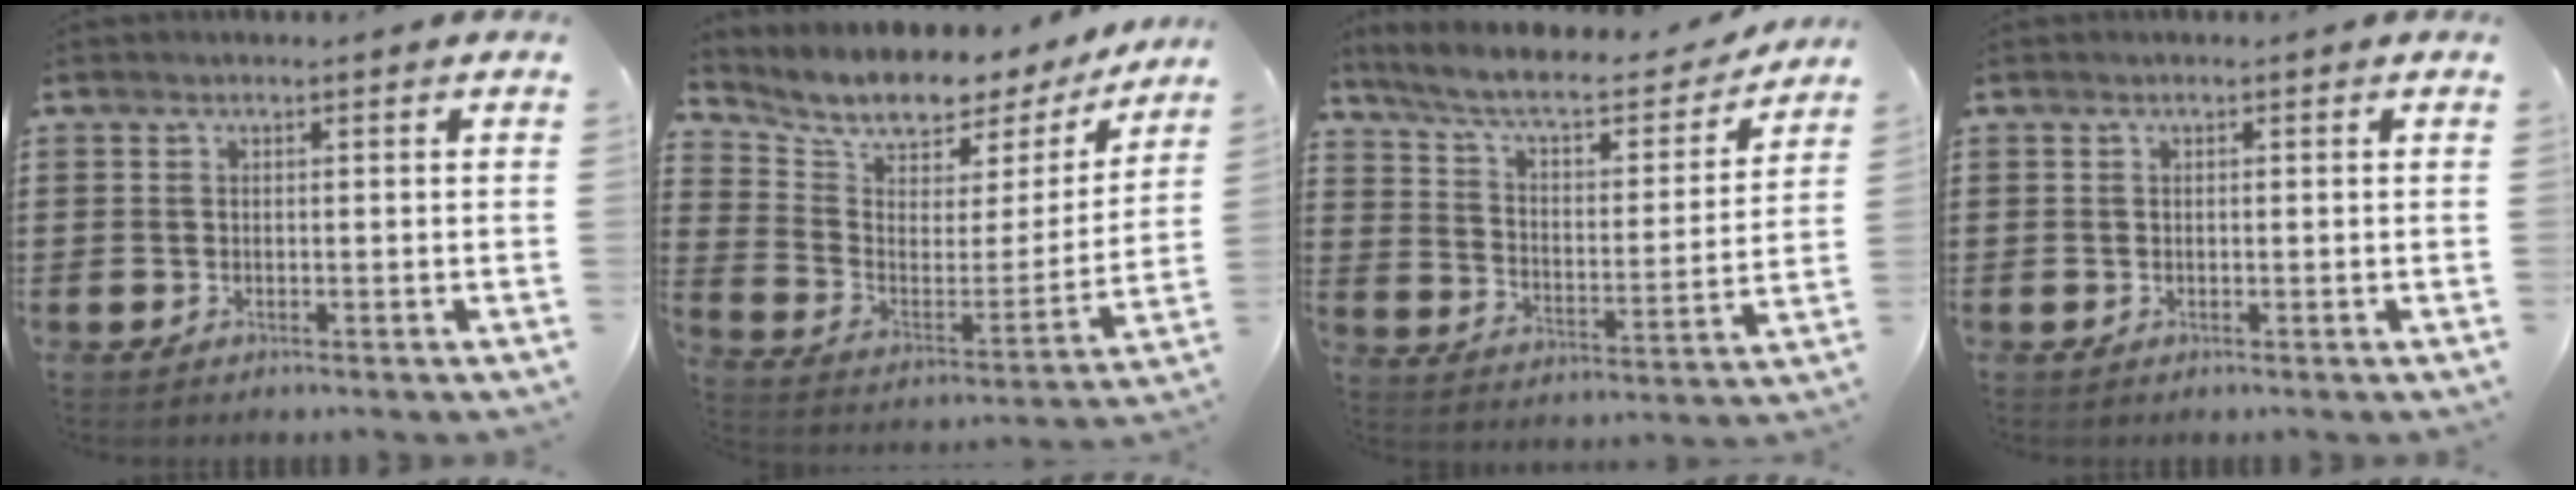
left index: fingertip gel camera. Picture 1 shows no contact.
{"total": 6.1, "force": [5.4, 2.4, 1.4], "torque": [-0.050, -0.053, 0.086]}
{"total": 6.9, "force": [5.9, 1.4, 3.4], "torque": [-0.092, -0.035, 0.097]}
{"total": 0.0}